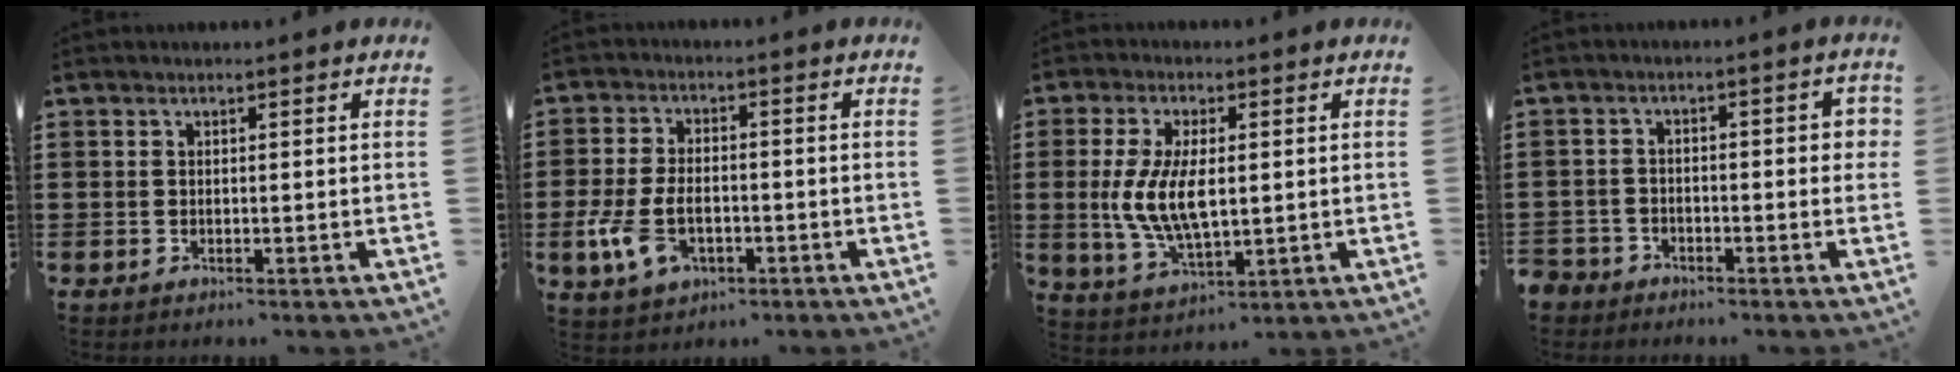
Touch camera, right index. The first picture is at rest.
{"total": 7.4, "force": [-2.3, 4.4, 5.5], "torque": [-0.126, 0.002, -0.046]}
{"total": 8.6, "force": [0.3, 4.1, 7.6], "torque": [-0.169, 0.001, 0.000]}
{"total": 3.0, "force": [-2.4, 1.6, 0.8], "torque": [-0.018, 0.006, -0.054]}